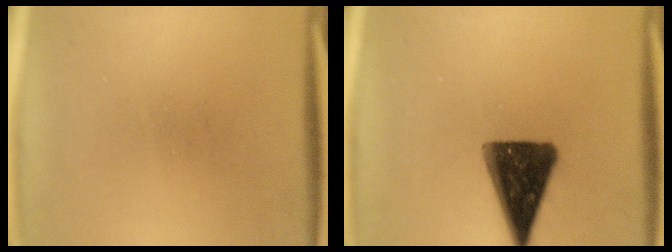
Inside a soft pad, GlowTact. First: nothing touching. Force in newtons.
{"total": 13.8}